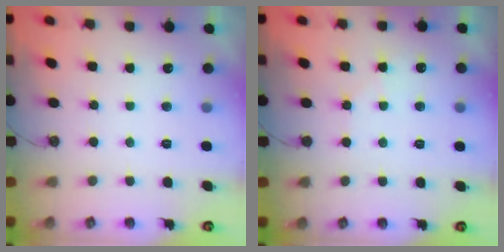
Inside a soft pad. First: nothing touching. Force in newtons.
{"total": 4.2, "press": 4.1, "slide": 0.8}